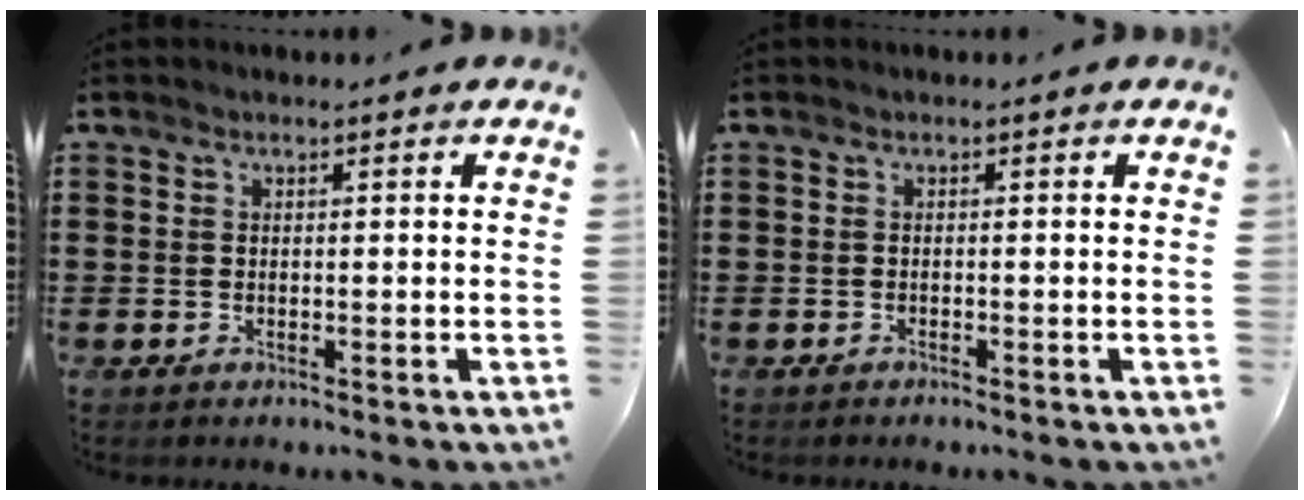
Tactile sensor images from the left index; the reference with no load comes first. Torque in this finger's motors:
{"motor_torque": [-0.04, 0.02, 0.02, 0.00]}